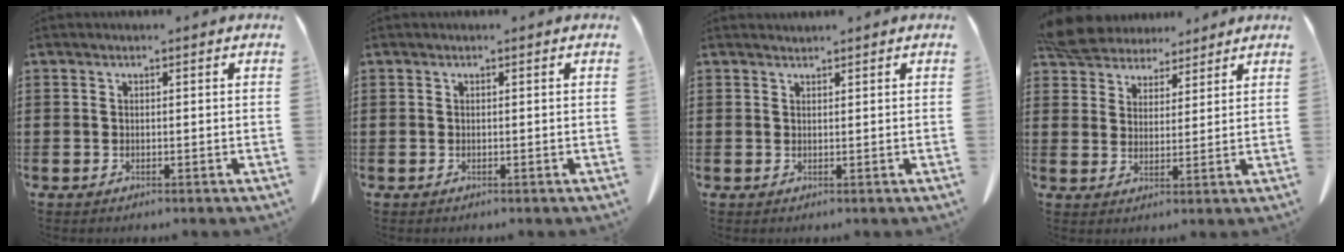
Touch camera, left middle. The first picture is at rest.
{"total": 0.0}
{"total": 0.9, "force": [0.9, 0.1, 0.0], "torque": [-0.002, -0.002, 0.018]}
{"total": 6.4, "force": [5.9, 2.3, 0.9], "torque": [-0.047, -0.014, 0.111]}